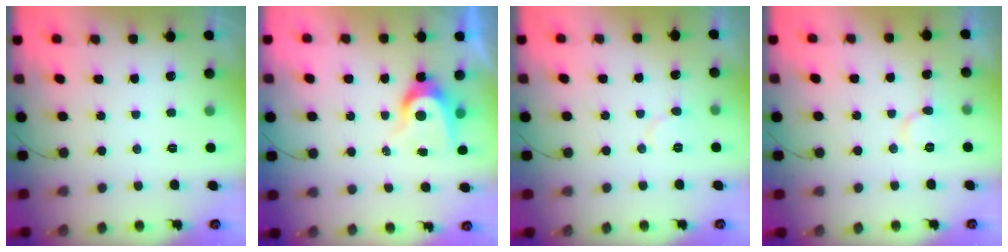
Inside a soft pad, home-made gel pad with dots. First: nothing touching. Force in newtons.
{"total": 7.0, "press": 7.0, "slide": 0.2}
{"total": 4.3, "press": 4.3, "slide": 0.4}
{"total": 6.8, "press": 6.8, "slide": 0.7}